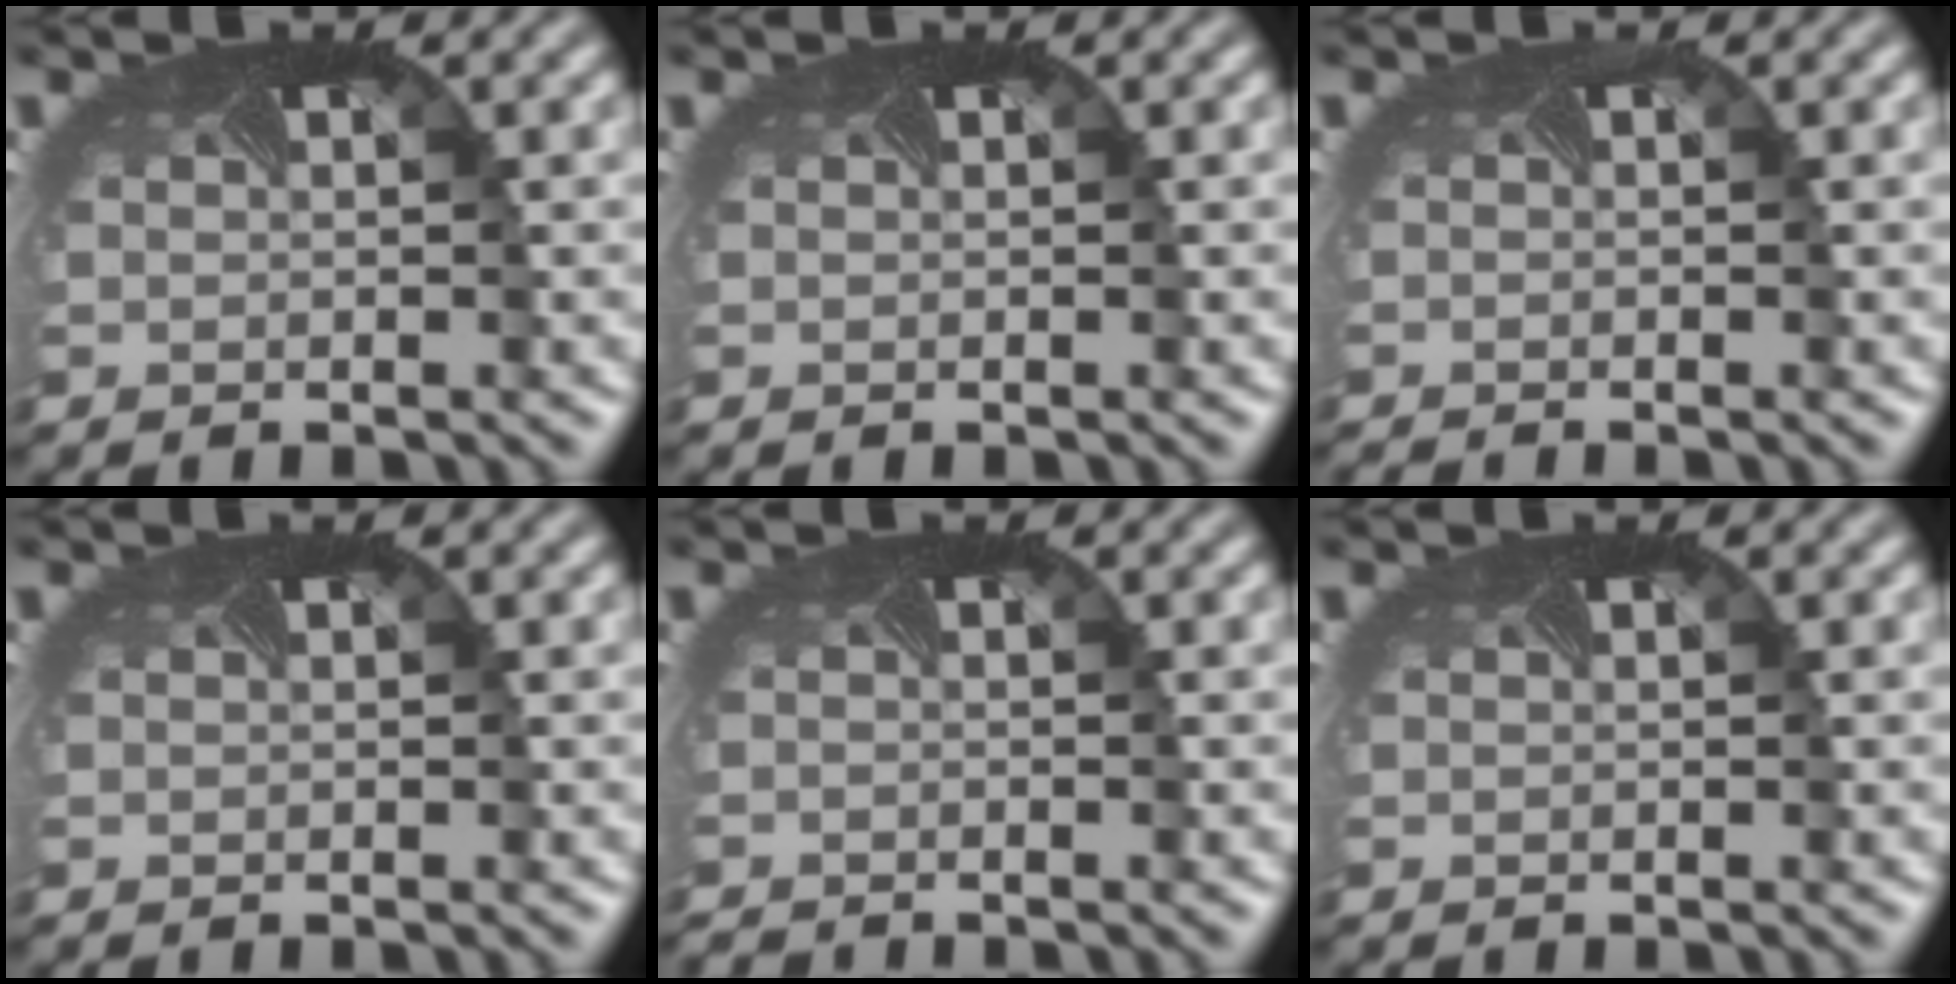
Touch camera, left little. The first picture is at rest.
{"total": 0.0}
{"total": 1.2, "force": [-1.1, -0.1, 0.4], "torque": [-0.008, -0.012, -0.020]}
{"total": 0.0}
{"total": 1.2, "force": [-1.1, -0.3, -0.2], "torque": [-0.005, -0.012, -0.023]}
{"total": 0.0}